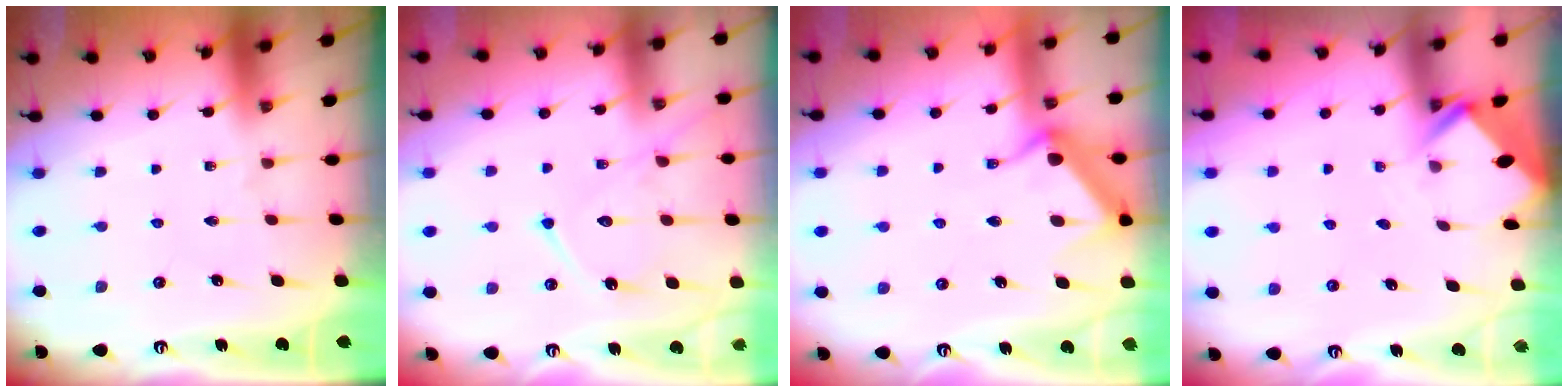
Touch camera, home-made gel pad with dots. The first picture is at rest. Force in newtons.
{"total": 12.3, "press": 12.2, "slide": 1.2}
{"total": 9.3, "press": 9.3, "slide": 0.4}
{"total": 2.7, "press": 2.7, "slide": 0.2}